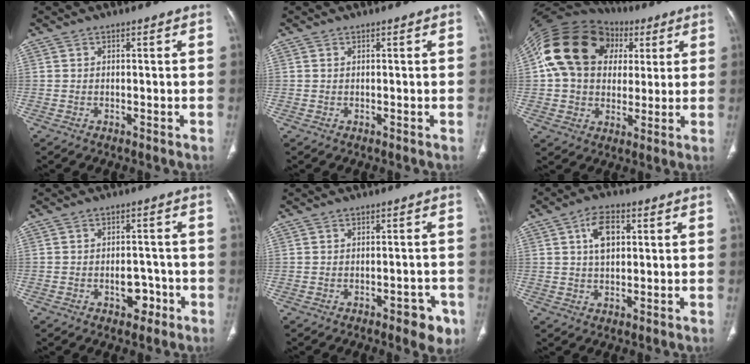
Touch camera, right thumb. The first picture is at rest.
{"total": 0.0}
{"total": 21.7, "force": [6.2, 16.9, 12.0], "torque": [-0.207, 0.033, 0.112]}
{"total": 4.7, "force": [-2.0, 3.2, 2.7], "torque": [-0.014, 0.024, -0.025]}
{"total": 5.4, "force": [-2.9, 2.5, 3.8], "torque": [-0.026, 0.013, -0.032]}
{"total": 6.5, "force": [1.8, 3.8, 4.9], "torque": [-0.074, 0.005, 0.028]}